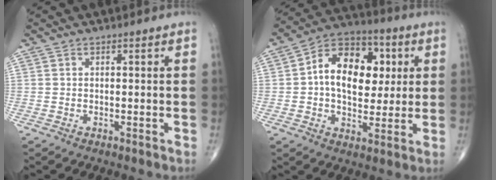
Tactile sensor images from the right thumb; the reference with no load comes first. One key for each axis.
{"total": 16.4, "fx": 2.6, "fy": 10.8, "fz": 12.0, "tx": -0.151, "ty": 0.014, "tz": 0.034}